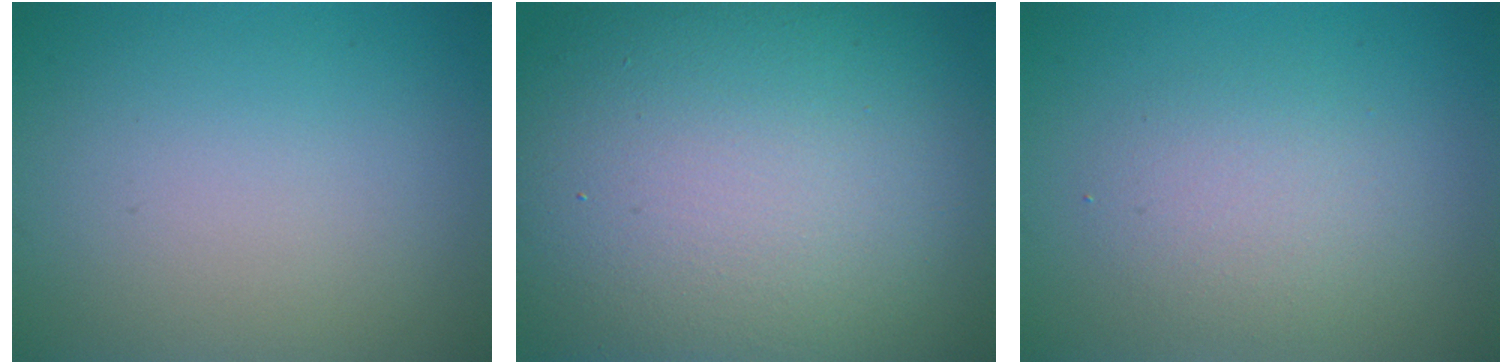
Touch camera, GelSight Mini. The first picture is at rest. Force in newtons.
{"total": 17.6, "press": 17.6, "slide": 1.1}
{"total": 2.7, "press": 2.7, "slide": 0.2}